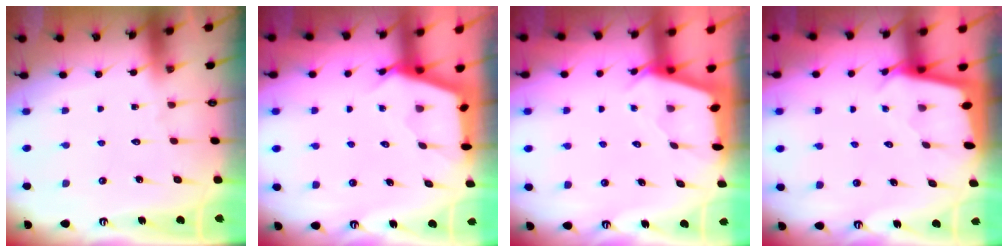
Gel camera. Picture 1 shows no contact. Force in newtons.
{"total": 2.7, "press": 2.7, "slide": 0.3}
{"total": 2.5, "press": 2.5, "slide": 0.3}
{"total": 2.3, "press": 2.3, "slide": 0.1}